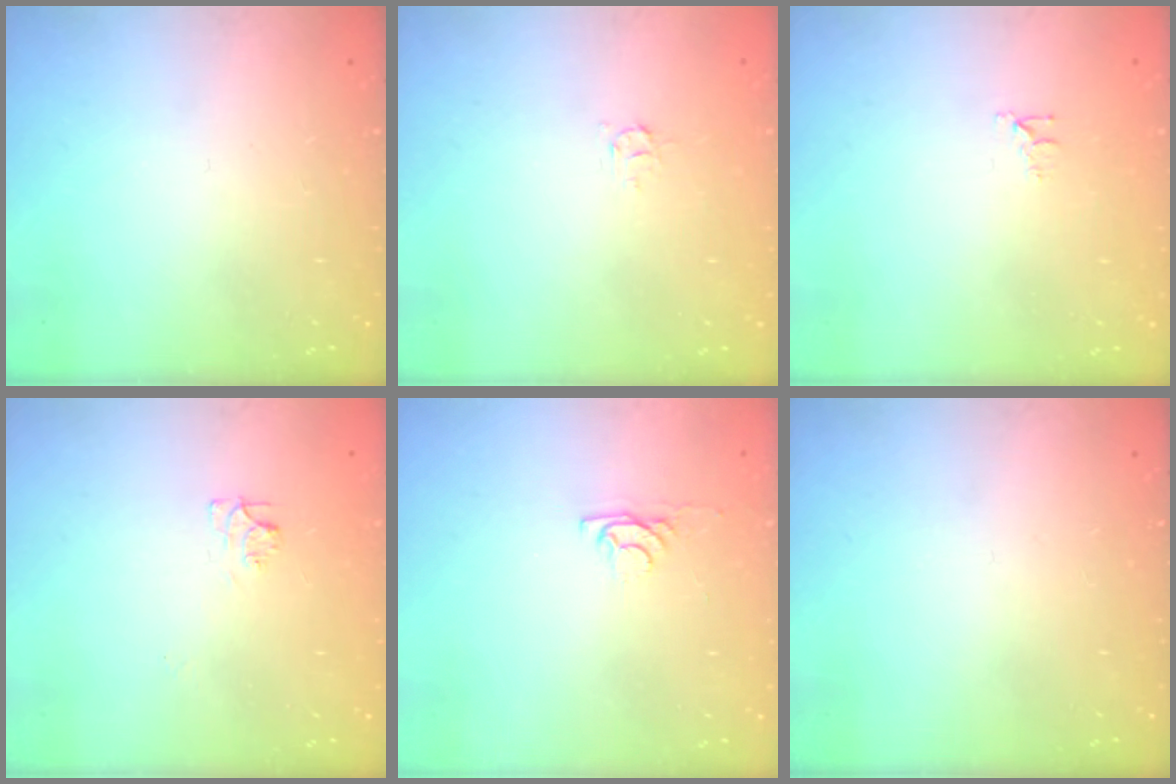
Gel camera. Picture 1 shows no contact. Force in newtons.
{"total": 3.1, "press": 3.1, "slide": 0.2}
{"total": 4.5, "press": 4.5, "slide": 0.6}
{"total": 6.2, "press": 6.2, "slide": 0.7}
{"total": 2.9, "press": 2.9, "slide": 0.4}
{"total": 0.0}